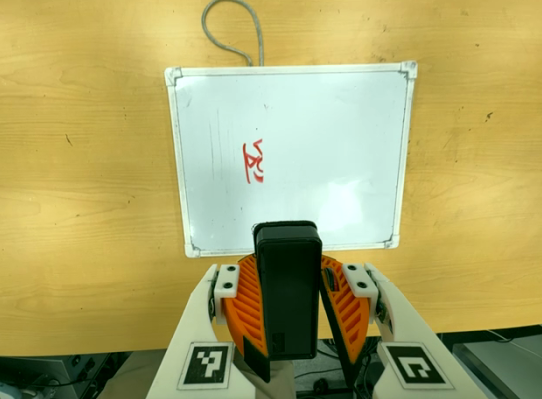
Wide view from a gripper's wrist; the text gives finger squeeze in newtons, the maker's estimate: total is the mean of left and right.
{"total": 9.6, "left": 9.6, "right": 9.5}